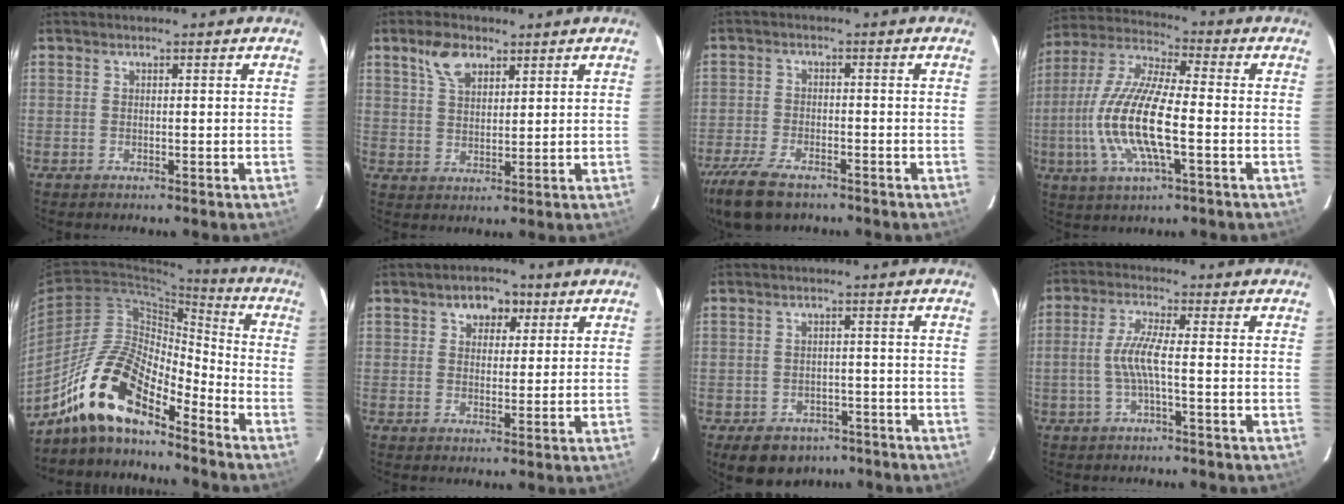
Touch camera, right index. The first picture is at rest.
{"total": 5.9, "force": [3.7, 3.2, 3.4], "torque": [-0.064, 0.013, 0.069]}
{"total": 11.0, "force": [-8.1, 4.5, 5.9], "torque": [-0.157, -0.028, -0.151]}
{"total": 16.2, "force": [-3.3, 4.4, 15.2], "torque": [-0.314, -0.006, -0.068]}
{"total": 16.0, "force": [-12.3, 4.7, 9.1], "torque": [-0.171, 0.002, -0.241]}
{"total": 5.1, "force": [2.6, 3.7, 2.4], "torque": [-0.031, 0.013, 0.038]}
{"total": 8.8, "force": [-5.8, 6.1, 2.8], "torque": [-0.063, 0.018, -0.066]}
{"total": 5.5, "force": [-1.3, 0.3, 5.4], "torque": [-0.117, 0.003, -0.022]}